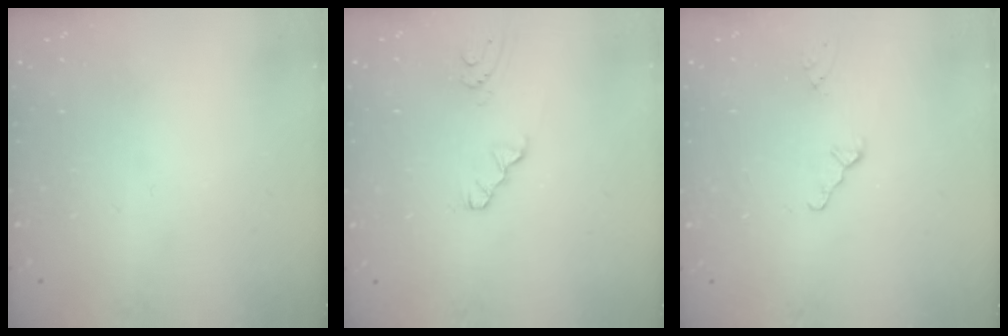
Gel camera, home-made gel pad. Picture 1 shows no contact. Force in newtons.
{"total": 3.6, "press": 3.5, "slide": 0.5}
{"total": 0.0}